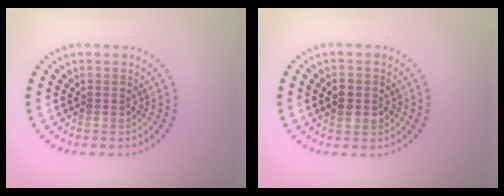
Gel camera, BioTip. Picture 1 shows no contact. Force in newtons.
{"total": 2.0, "press": 2.0, "slide": 0.2}